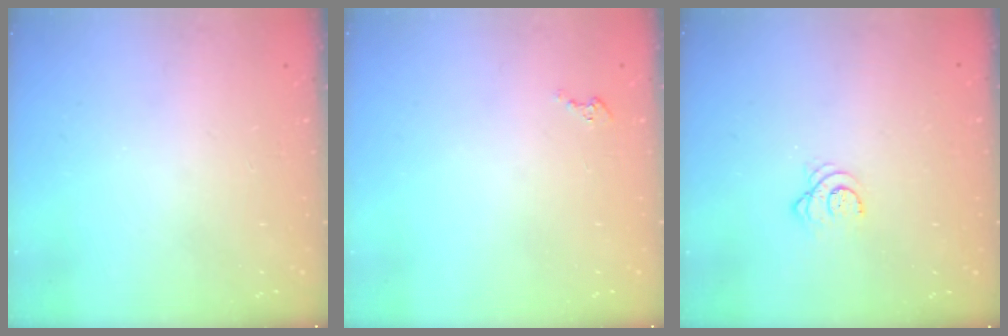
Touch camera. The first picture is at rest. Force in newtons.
{"total": 1.6, "press": 1.6, "slide": 0.2}
{"total": 4.1, "press": 4.0, "slide": 0.4}